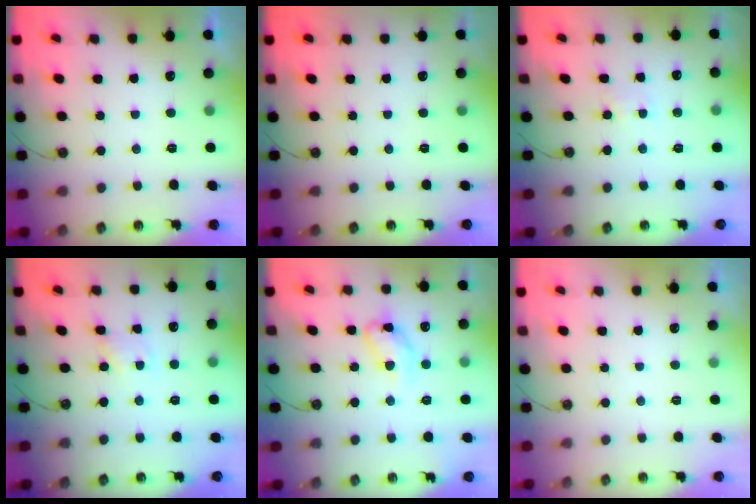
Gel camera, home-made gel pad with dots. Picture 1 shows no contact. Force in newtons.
{"total": 0.0}
{"total": 2.8, "press": 2.8, "slide": 0.3}
{"total": 1.9, "press": 1.9, "slide": 0.2}
{"total": 12.0, "press": 12.0, "slide": 0.8}
{"total": 0.0}